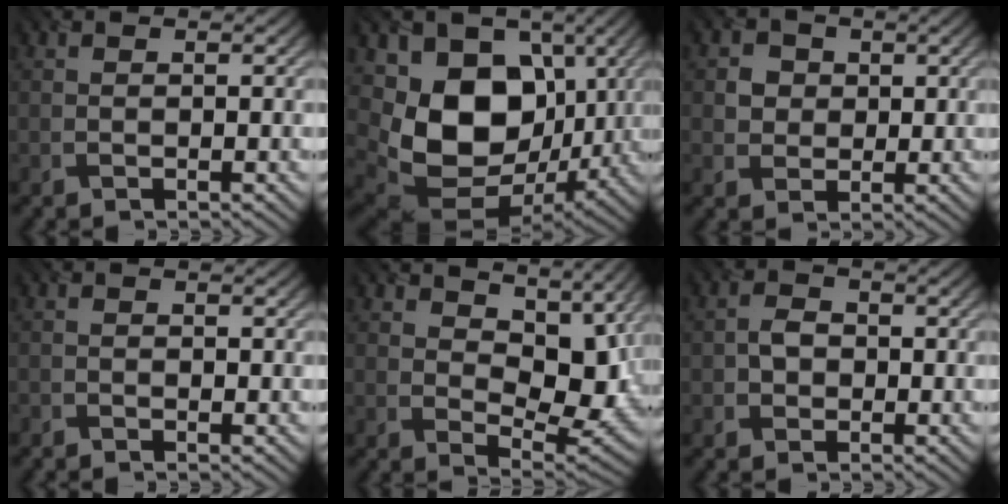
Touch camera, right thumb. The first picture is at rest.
{"total": 15.2, "force": [0.9, 11.3, 10.1], "torque": [-0.204, -0.030, 0.027]}
{"total": 3.5, "force": [0.7, 3.2, 1.2], "torque": [-0.038, -0.005, 0.009]}
{"total": 0.8, "force": [-0.6, 0.3, 0.4], "torque": [-0.007, -0.002, -0.011]}
{"total": 8.5, "force": [3.2, 5.0, 6.1], "torque": [-0.102, -0.016, 0.052]}
{"total": 2.5, "force": [-0.4, 2.1, 1.2], "torque": [-0.025, 0.000, -0.014]}